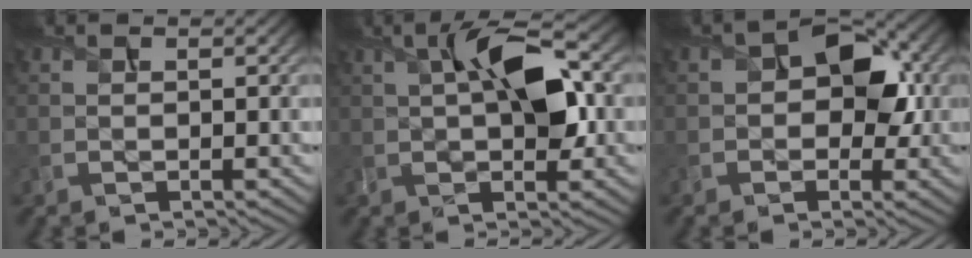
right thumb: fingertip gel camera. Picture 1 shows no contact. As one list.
[{"total": 9.0, "force": [1.1, 3.5, 8.2], "torque": [-0.140, 0.019, 0.009]}, {"total": 6.2, "force": [0.3, 4.2, 4.5], "torque": [-0.053, 0.003, -0.002]}]